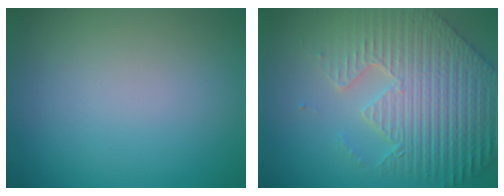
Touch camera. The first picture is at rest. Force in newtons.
{"total": 8.6, "press": 6.5, "slide": 5.6}